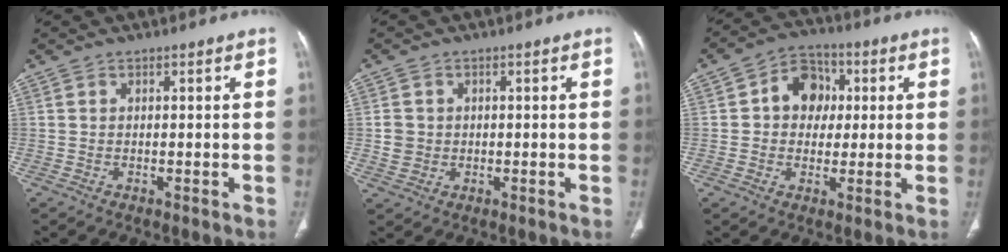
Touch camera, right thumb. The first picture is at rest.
{"total": 3.6, "force": [0.0, 3.3, 1.3], "torque": [-0.010, 0.004, 0.006]}
{"total": 9.4, "force": [1.6, 7.6, 5.2], "torque": [-0.039, 0.012, 0.016]}